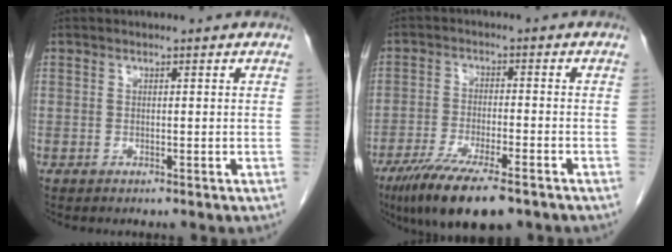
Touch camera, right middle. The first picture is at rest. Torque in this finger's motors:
{"motor_torque": [1.28, -0.85, 0.34, 0.15]}